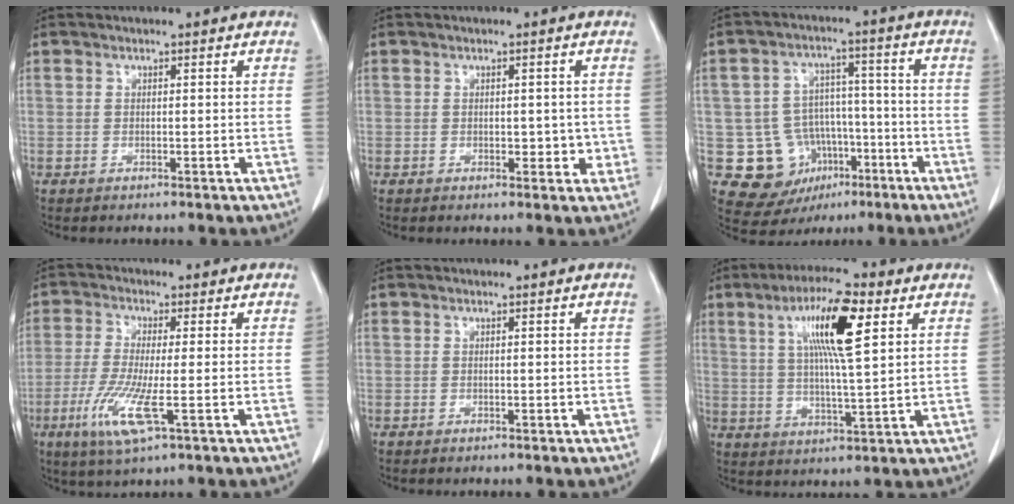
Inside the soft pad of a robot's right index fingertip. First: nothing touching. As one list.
[{"total": 3.0, "force": [-0.3, 1.9, 2.3], "torque": [-0.020, 0.003, 0.001]}, {"total": 11.4, "force": [-4.1, 10.1, 3.6], "torque": [-0.061, 0.038, -0.048]}, {"total": 8.3, "force": [-3.0, 0.6, 7.7], "torque": [-0.163, -0.026, -0.060]}, {"total": 0.0}, {"total": 11.7, "force": [4.5, 1.2, 10.7], "torque": [-0.192, 0.011, 0.078]}]